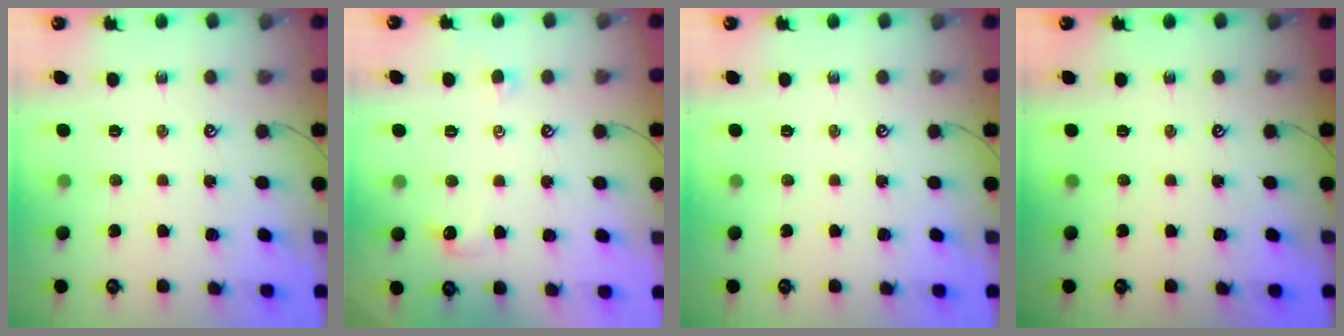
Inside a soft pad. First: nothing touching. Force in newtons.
{"total": 1.4, "press": 1.3, "slide": 0.6}
{"total": 0.0}
{"total": 0.0}